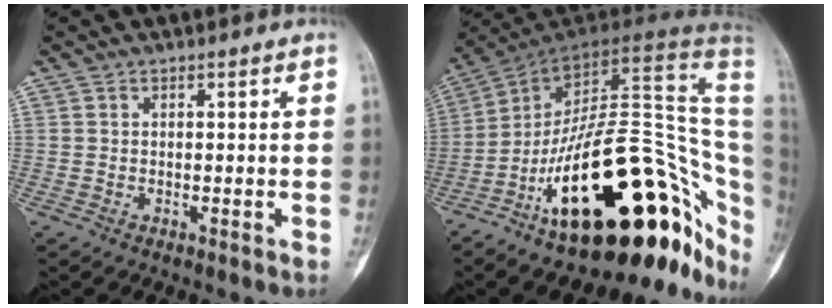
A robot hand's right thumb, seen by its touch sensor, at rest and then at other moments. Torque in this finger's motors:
{"motor_torque": [3.57, 1.44, 1.29, -1.48, 0.83]}